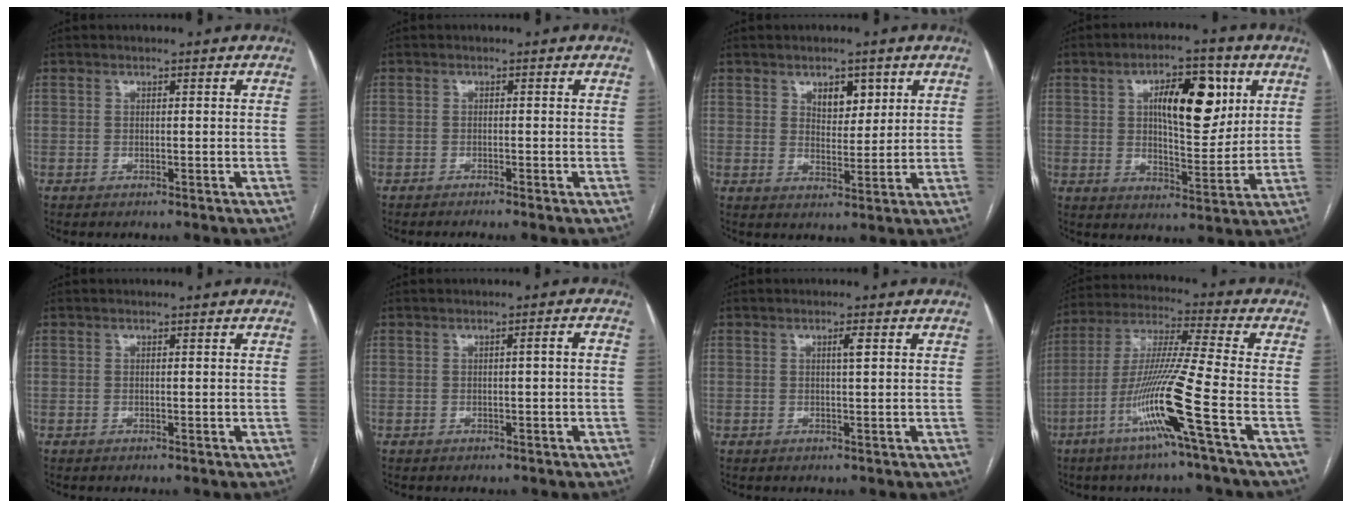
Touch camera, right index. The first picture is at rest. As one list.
[{"total": 1.5, "force": [-1.3, -0.4, 0.8], "torque": [-0.008, 0.002, -0.019]}, {"total": 4.6, "force": [2.4, 2.5, 3.0], "torque": [-0.042, 0.000, 0.041]}, {"total": 11.1, "force": [4.0, 3.3, 9.9], "torque": [-0.158, 0.005, 0.069]}, {"total": 0.0}, {"total": 1.4, "force": [0.0, 0.0, 1.4], "torque": [-0.018, 0.004, 0.002]}, {"total": 1.4, "force": [0.5, -0.1, 1.3], "torque": [-0.023, 0.001, 0.008]}, {"total": 14.2, "force": [-5.9, -2.1, 12.7], "torque": [-0.252, -0.016, -0.119]}]